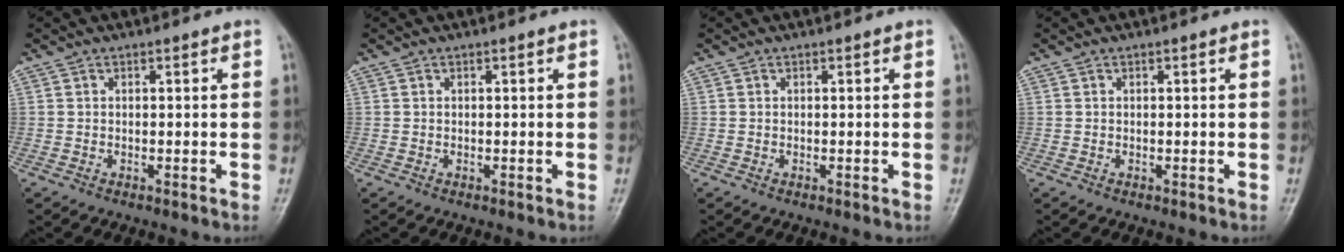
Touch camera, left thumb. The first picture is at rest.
{"total": 0.0}
{"total": 0.0}
{"total": 0.0}